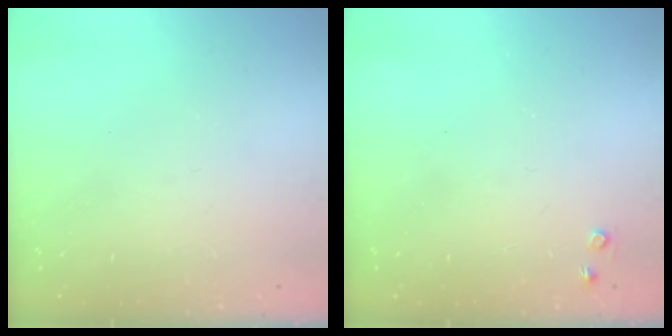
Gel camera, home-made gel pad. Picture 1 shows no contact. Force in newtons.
{"total": 3.4, "press": 3.4, "slide": 0.5}